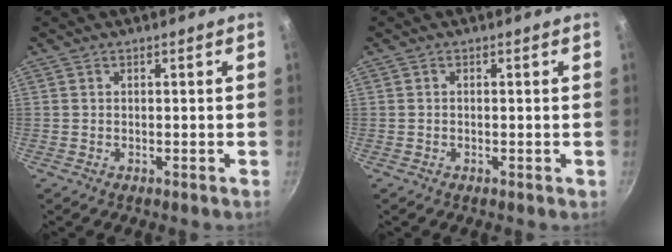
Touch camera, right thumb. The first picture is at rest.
{"total": 0.0}